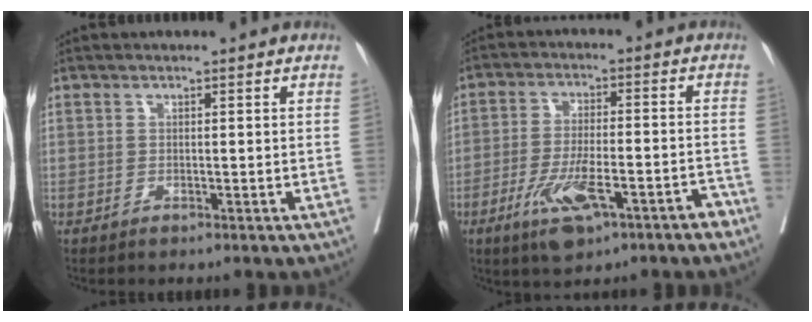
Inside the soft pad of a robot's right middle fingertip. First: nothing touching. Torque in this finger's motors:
{"motor_torque": [1.09, -1.05, 0.22, 0.14]}